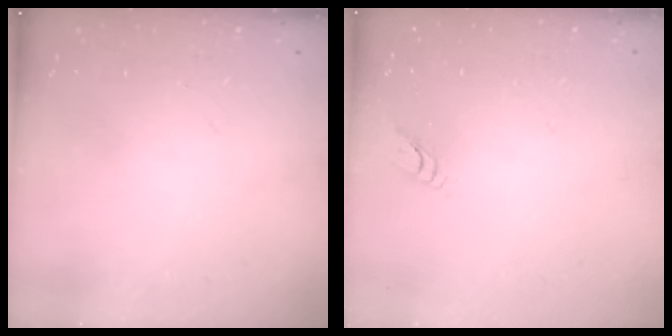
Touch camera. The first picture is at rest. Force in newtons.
{"total": 2.6, "press": 2.6, "slide": 0.3}